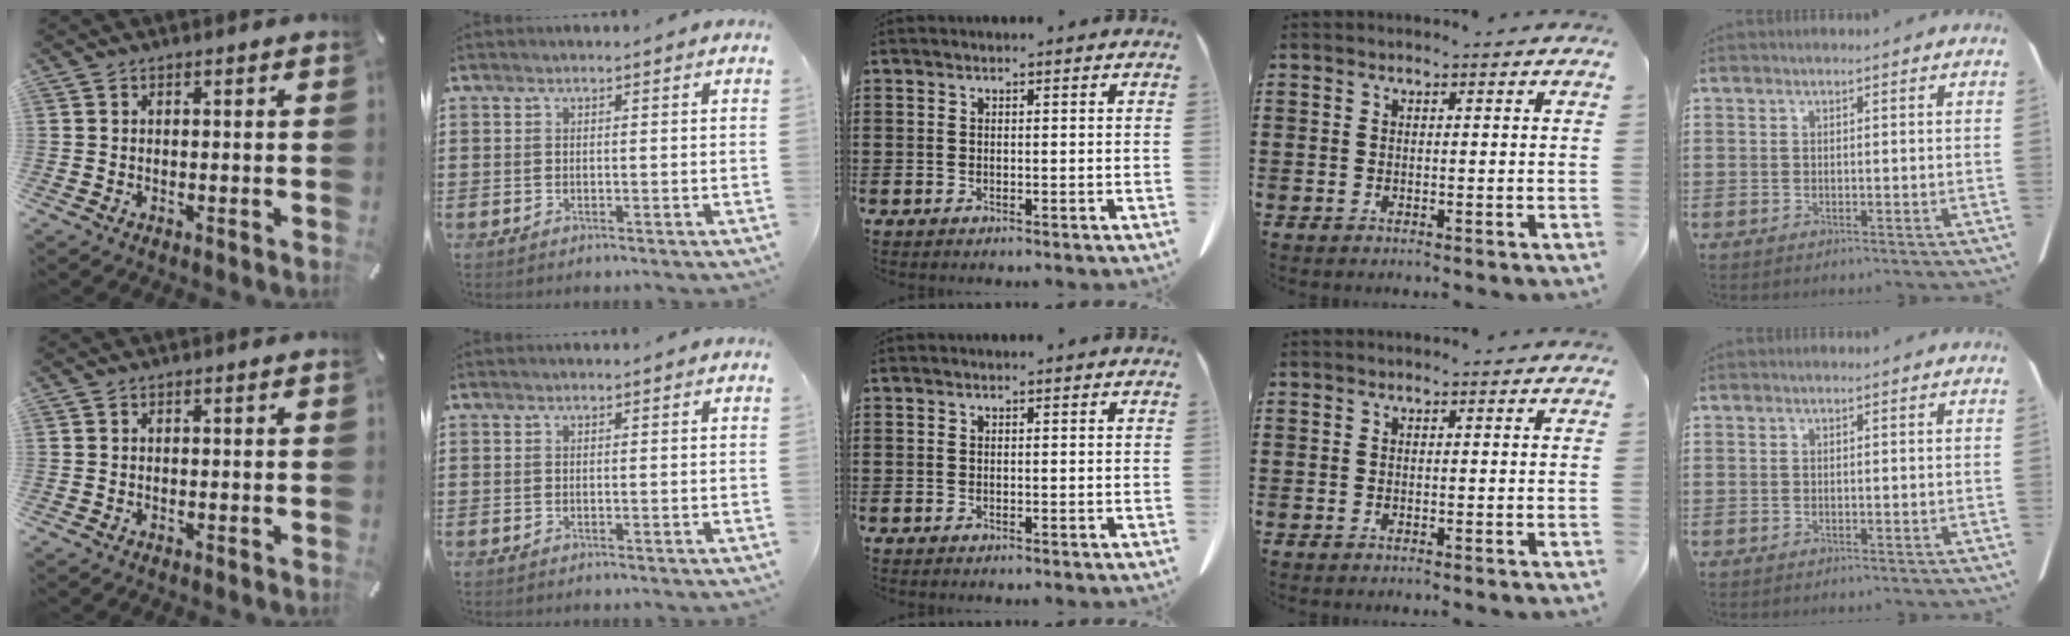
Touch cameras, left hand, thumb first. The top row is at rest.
{}